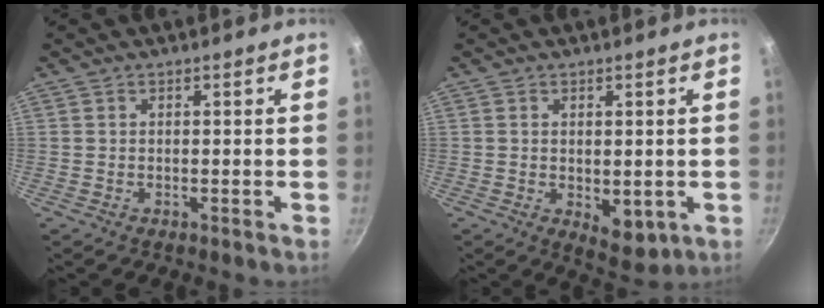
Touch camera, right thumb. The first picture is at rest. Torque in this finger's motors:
{"motor_torque": [-0.31, 0.48, -0.17, 0.18, 0.01]}